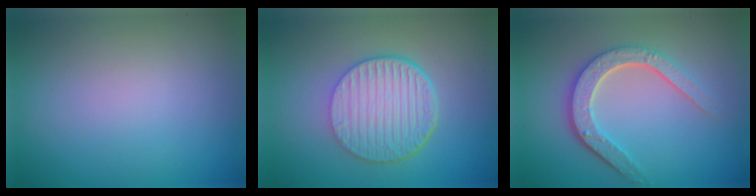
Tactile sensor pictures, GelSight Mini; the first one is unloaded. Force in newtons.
{"total": 6.6, "press": 4.6, "slide": 4.8}
{"total": 4.6, "press": 3.5, "slide": 3.0}